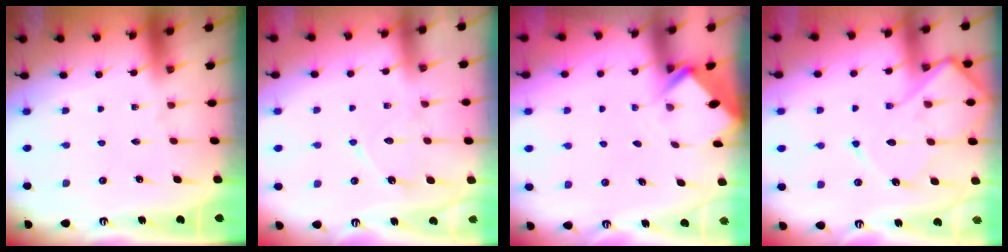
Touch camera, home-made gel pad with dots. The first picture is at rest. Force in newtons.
{"total": 8.8, "press": 8.8, "slide": 0.7}
{"total": 2.8, "press": 2.8, "slide": 0.2}
{"total": 13.8, "press": 13.7, "slide": 1.4}